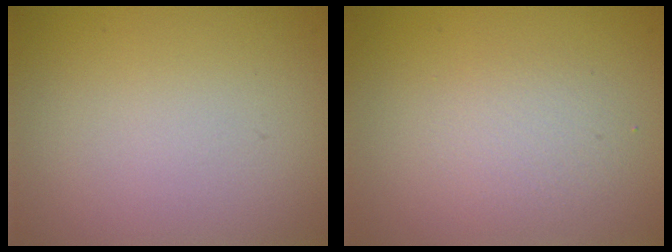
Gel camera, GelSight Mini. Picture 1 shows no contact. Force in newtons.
{"total": 1.9, "press": 1.9, "slide": 0.1}